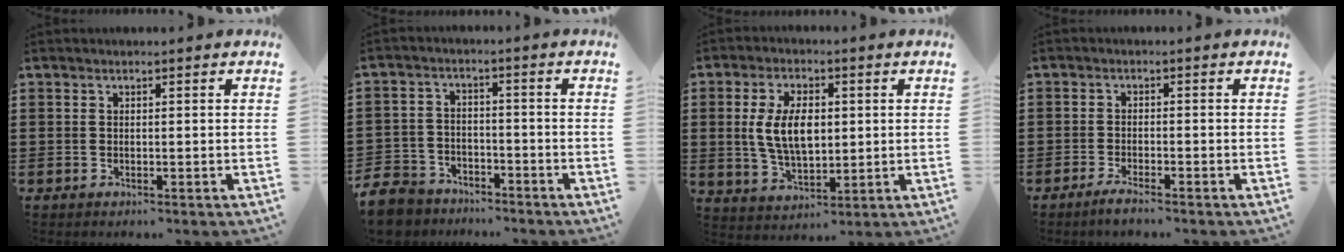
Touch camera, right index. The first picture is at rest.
{"total": 6.4, "force": [-5.9, 2.2, 0.7], "torque": [-0.042, 0.012, -0.127]}
{"total": 8.3, "force": [0.7, 4.5, 6.9], "torque": [-0.148, 0.004, 0.006]}
{"total": 2.0, "force": [-1.8, 0.0, 0.9], "torque": [-0.016, 0.003, -0.033]}